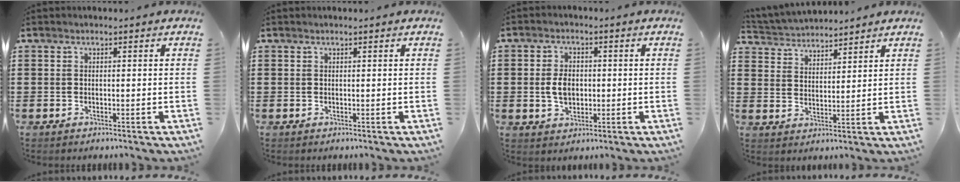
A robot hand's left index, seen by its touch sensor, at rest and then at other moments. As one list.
[{"total": 0.0}, {"total": 4.4, "force": [-0.2, 2.9, 3.3], "torque": [-0.067, 0.002, -0.009]}, {"total": 3.4, "force": [3.3, 0.6, -0.3], "torque": [-0.010, -0.014, 0.059]}]